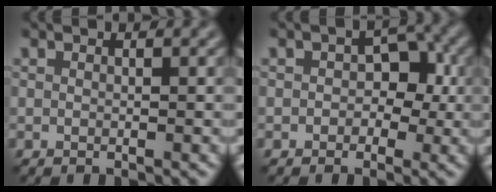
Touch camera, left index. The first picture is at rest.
{"total": 2.9, "force": [-0.3, 2.2, 1.9], "torque": [-0.015, 0.002, -0.010]}